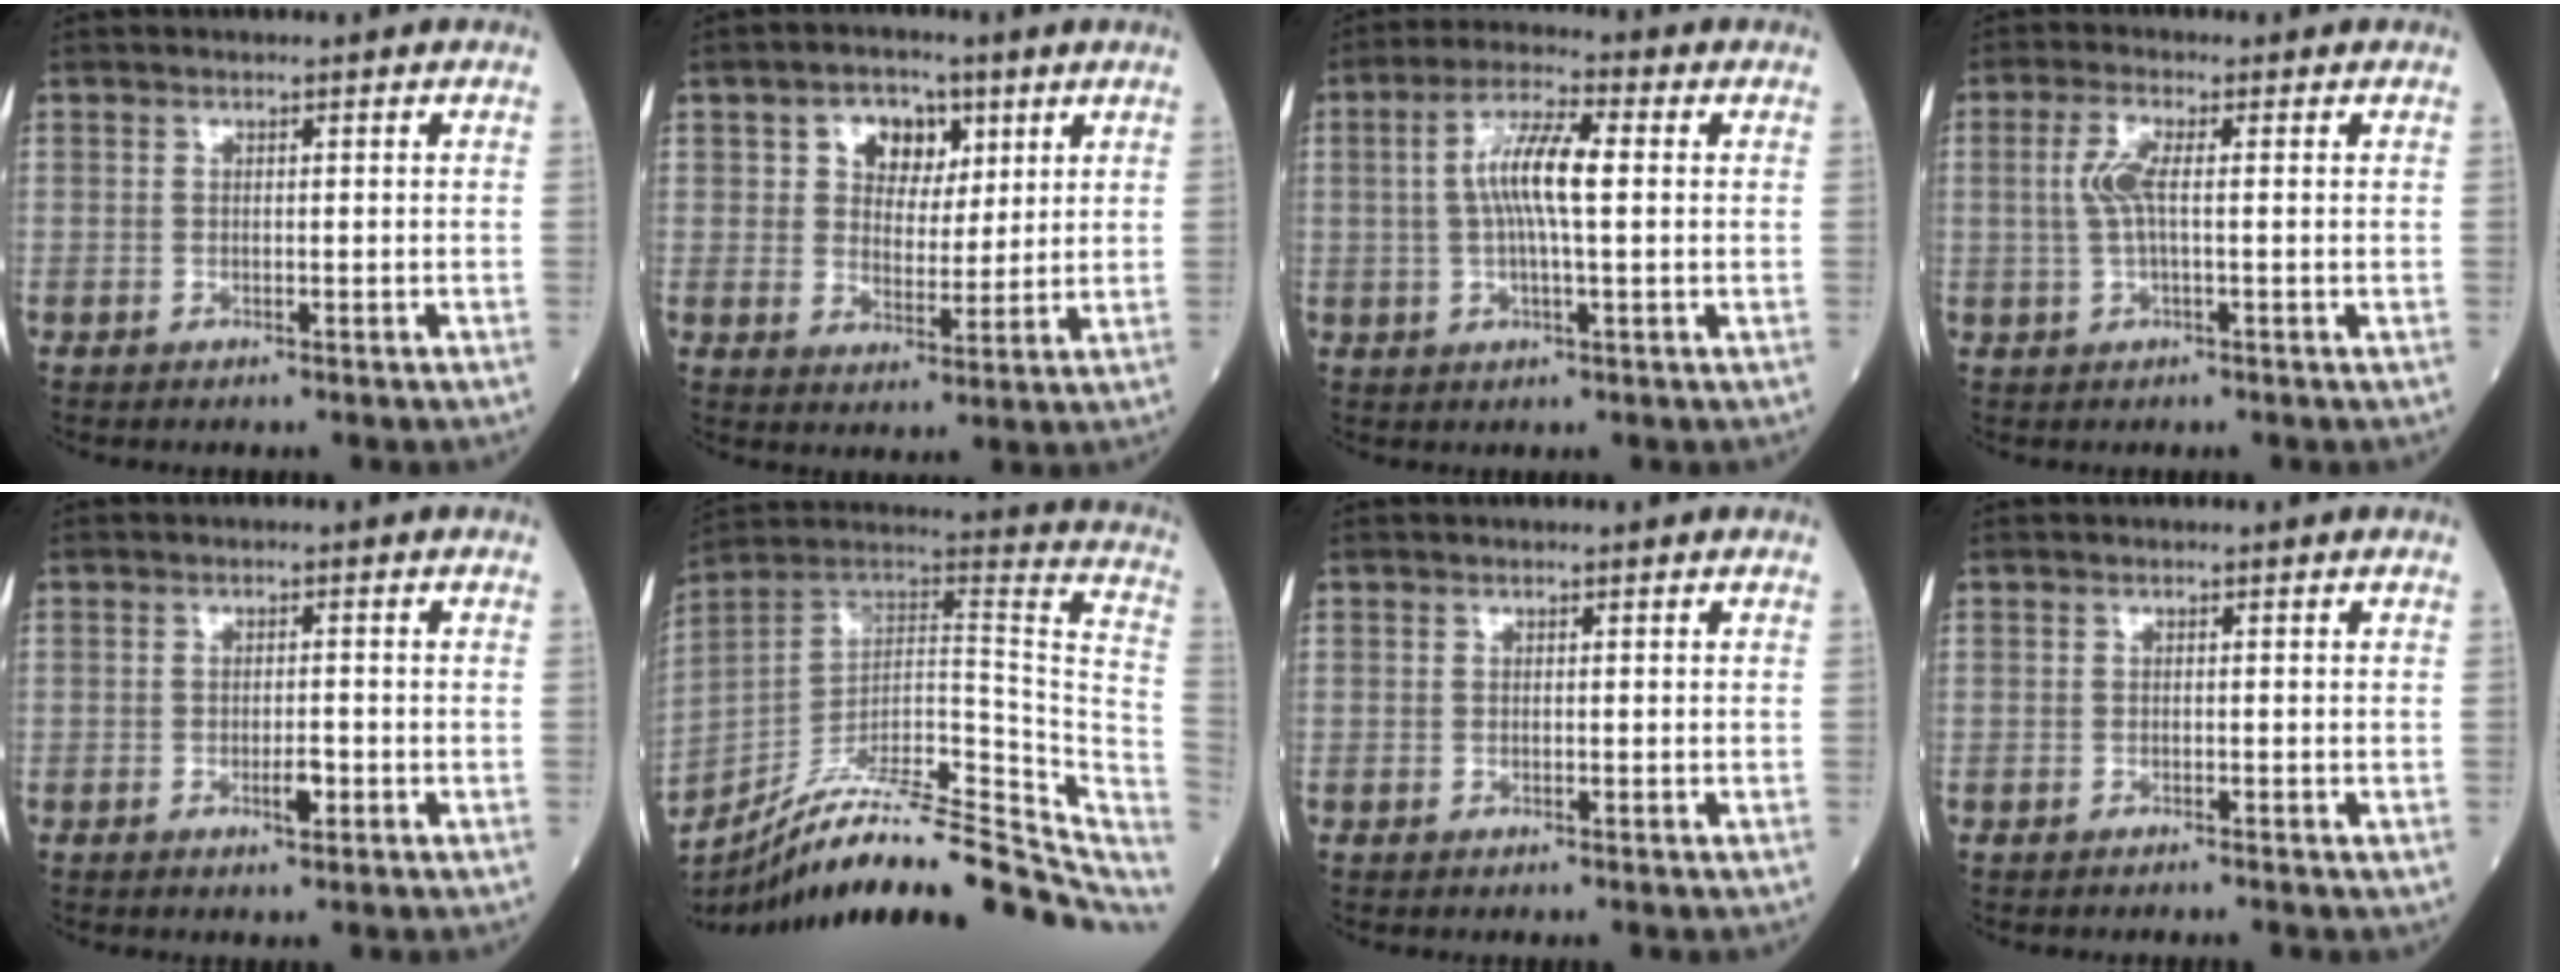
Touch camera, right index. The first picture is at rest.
{"total": 6.7, "force": [2.9, 4.7, 3.8], "torque": [-0.056, 0.017, 0.050]}
{"total": 8.1, "force": [0.8, 1.2, 8.0], "torque": [-0.157, 0.012, 0.009]}
{"total": 4.0, "force": [0.4, 0.8, 3.9], "torque": [-0.093, 0.006, 0.005]}
{"total": 2.1, "force": [-0.9, 0.5, 1.8], "torque": [-0.026, 0.000, -0.014]}
{"total": 26.4, "force": [-21.8, 5.5, 13.8], "torque": [-0.146, 0.028, -0.322]}
{"total": 0.0}
{"total": 0.7, "force": [-0.7, 0.1, 0.1], "torque": [-0.004, -0.001, -0.012]}